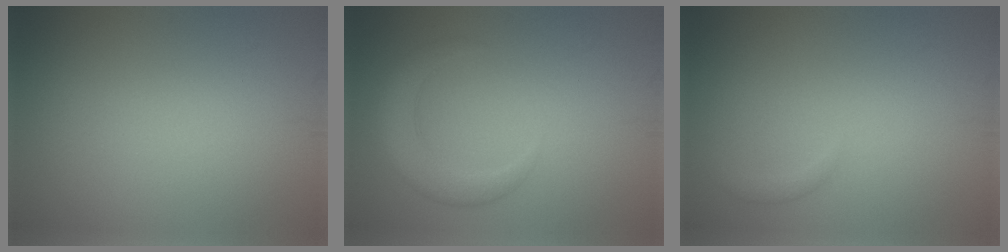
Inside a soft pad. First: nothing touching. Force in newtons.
{"total": 3.4, "press": 3.4, "slide": 0.1}
{"total": 0.8, "press": 0.8, "slide": 0.0}